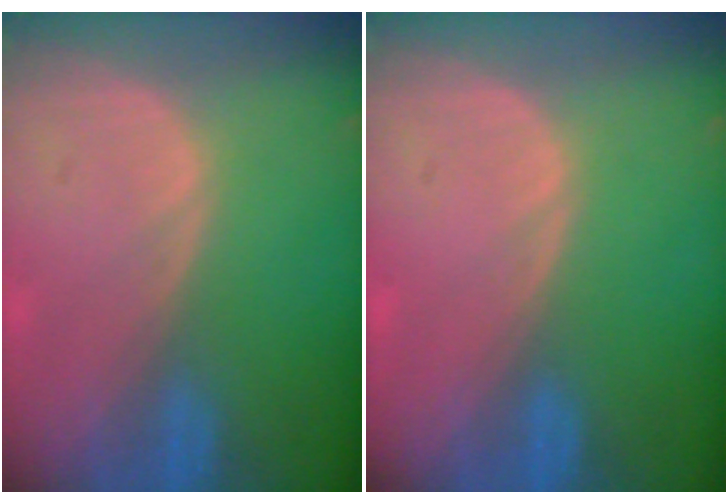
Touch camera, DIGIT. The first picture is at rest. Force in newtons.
{"total": 0.0}